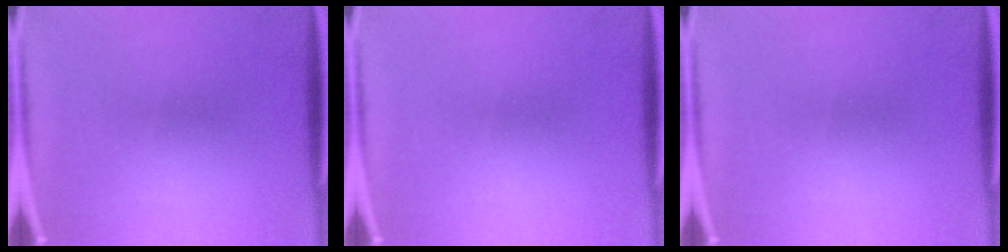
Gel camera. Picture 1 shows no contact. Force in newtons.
{"total": 0.0}
{"total": 0.0}